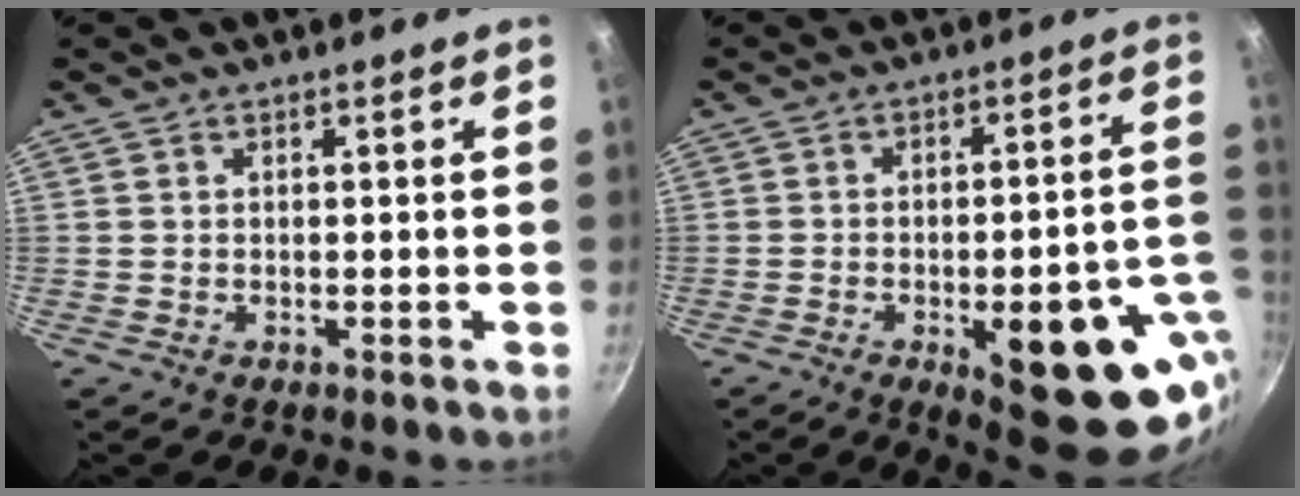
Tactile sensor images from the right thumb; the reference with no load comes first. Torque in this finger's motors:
{"motor_torque": [2.11, 2.13, 0.15, -0.14, 0.37]}